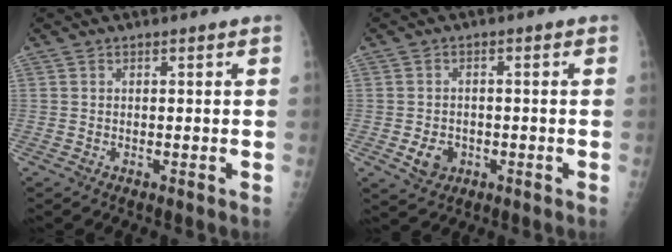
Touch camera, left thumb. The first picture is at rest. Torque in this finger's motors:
{"motor_torque": [-0.24, 0.24, 0.07, -0.04, 0.00]}